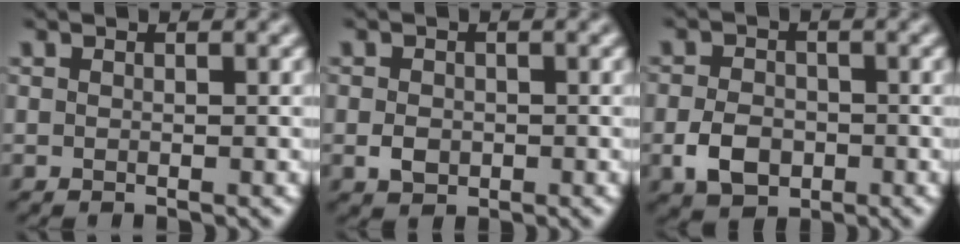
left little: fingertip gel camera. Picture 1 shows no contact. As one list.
[{"total": 1.8, "force": [-0.4, 1.4, 1.0], "torque": [-0.020, -0.003, -0.011]}, {"total": 3.7, "force": [-1.4, 2.7, 2.2], "torque": [-0.046, -0.002, -0.030]}]